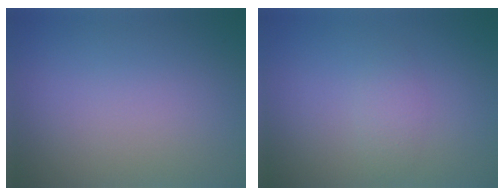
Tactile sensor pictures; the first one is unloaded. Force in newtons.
{"total": 1.4, "press": 1.4, "slide": 0.0}